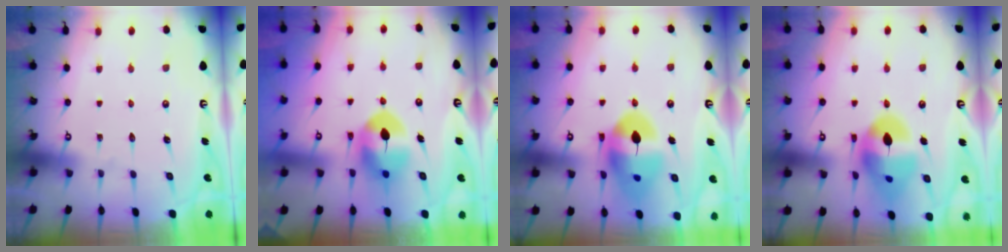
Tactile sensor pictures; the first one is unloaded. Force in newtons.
{"total": 8.8, "press": 8.7, "slide": 1.2}
{"total": 14.7, "press": 14.6, "slide": 1.9}
{"total": 16.7, "press": 16.6, "slide": 2.1}